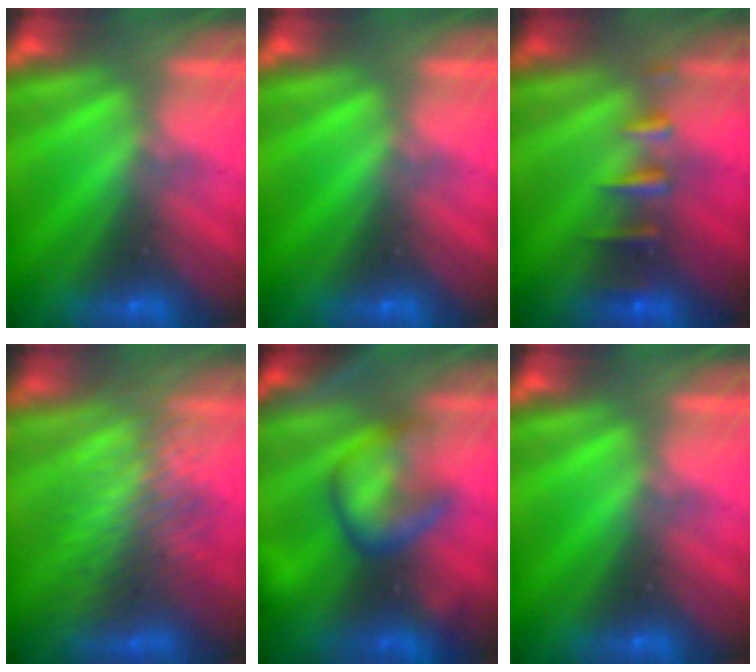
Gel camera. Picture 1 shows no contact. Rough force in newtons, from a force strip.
{"total": 0.0}
{"total": 2.4}
{"total": 3.9}
{"total": 13.7}
{"total": 0.0}